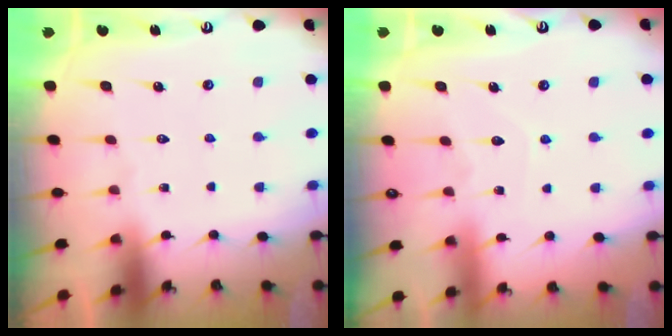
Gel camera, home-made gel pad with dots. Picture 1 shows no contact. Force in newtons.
{"total": 5.0, "press": 4.9, "slide": 0.6}